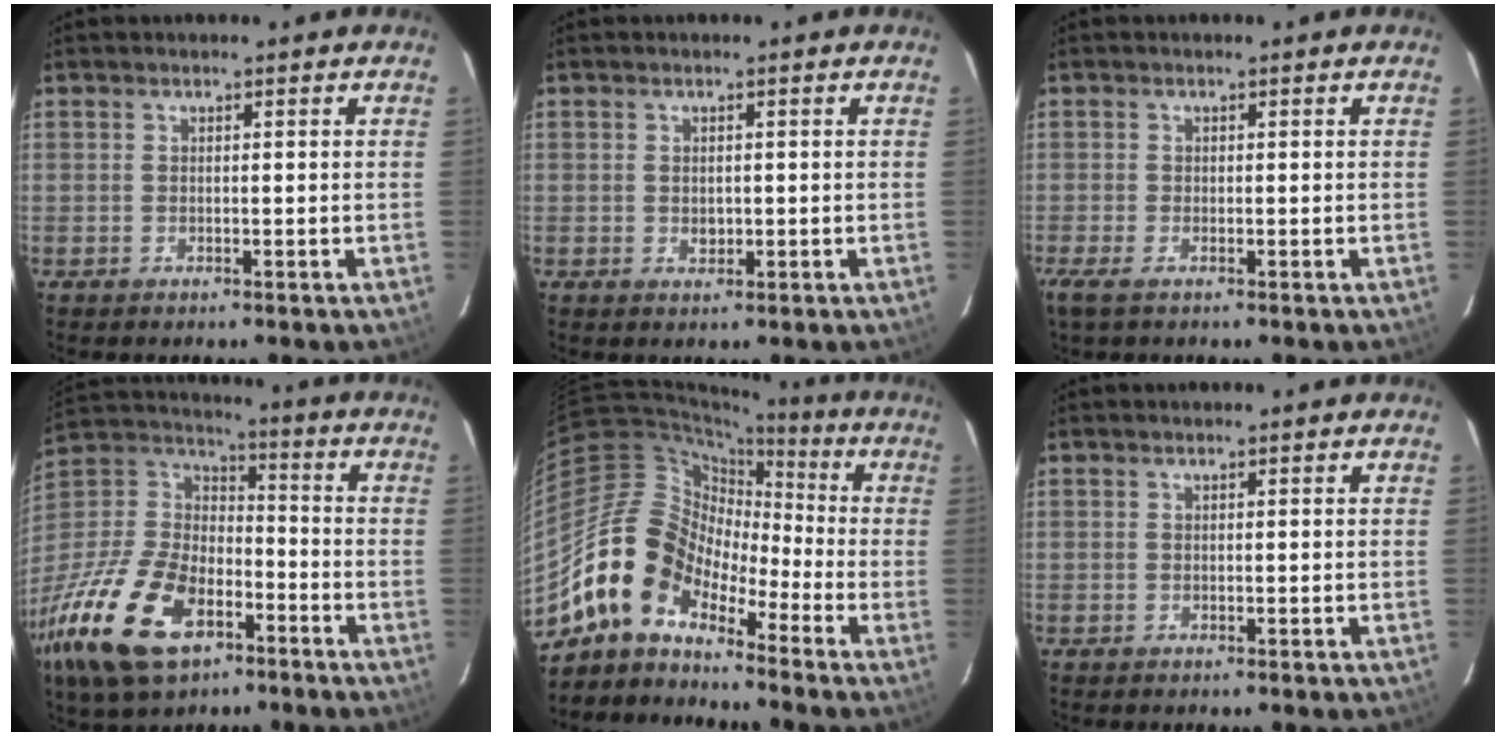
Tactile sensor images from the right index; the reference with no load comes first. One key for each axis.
{"total": 1.8, "fx": -0.1, "fy": 1.4, "fz": 1.1, "tx": -0.017, "ty": 0.001, "tz": 0.000}
{"total": 3.1, "fx": -1.9, "fy": 1.0, "fz": 2.2, "tx": -0.052, "ty": -0.010, "tz": -0.035}
{"total": 28.5, "fx": -14.7, "fy": 16.0, "fz": 18.4, "tx": -0.421, "ty": -0.024, "tz": -0.254}
{"total": 12.0, "fx": -8.7, "fy": 6.6, "fz": 4.9, "tx": -0.087, "ty": 0.030, "tz": -0.184}
{"total": 0.0}